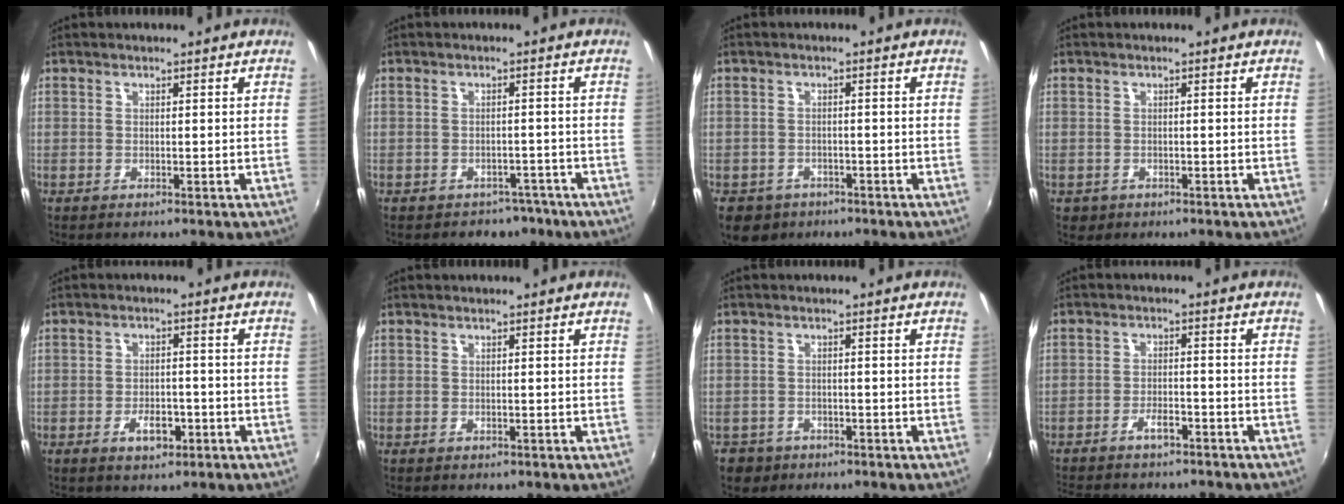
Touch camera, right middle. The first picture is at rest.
{"total": 4.9, "force": [-3.7, 3.1, 1.0], "torque": [-0.020, 0.008, -0.039]}
{"total": 6.4, "force": [-3.7, 4.7, 2.3], "torque": [-0.062, -0.010, -0.053]}
{"total": 2.0, "force": [-0.7, 1.7, 0.8], "torque": [-0.019, -0.003, -0.006]}
{"total": 4.3, "force": [-2.2, 2.4, 2.8], "torque": [-0.053, 0.002, -0.030]}
{"total": 0.0}
{"total": 5.1, "force": [-2.8, 4.0, 1.2], "torque": [-0.043, -0.002, -0.041]}
{"total": 8.1, "force": [-6.8, 2.5, 3.5], "torque": [-0.087, 0.000, -0.105]}